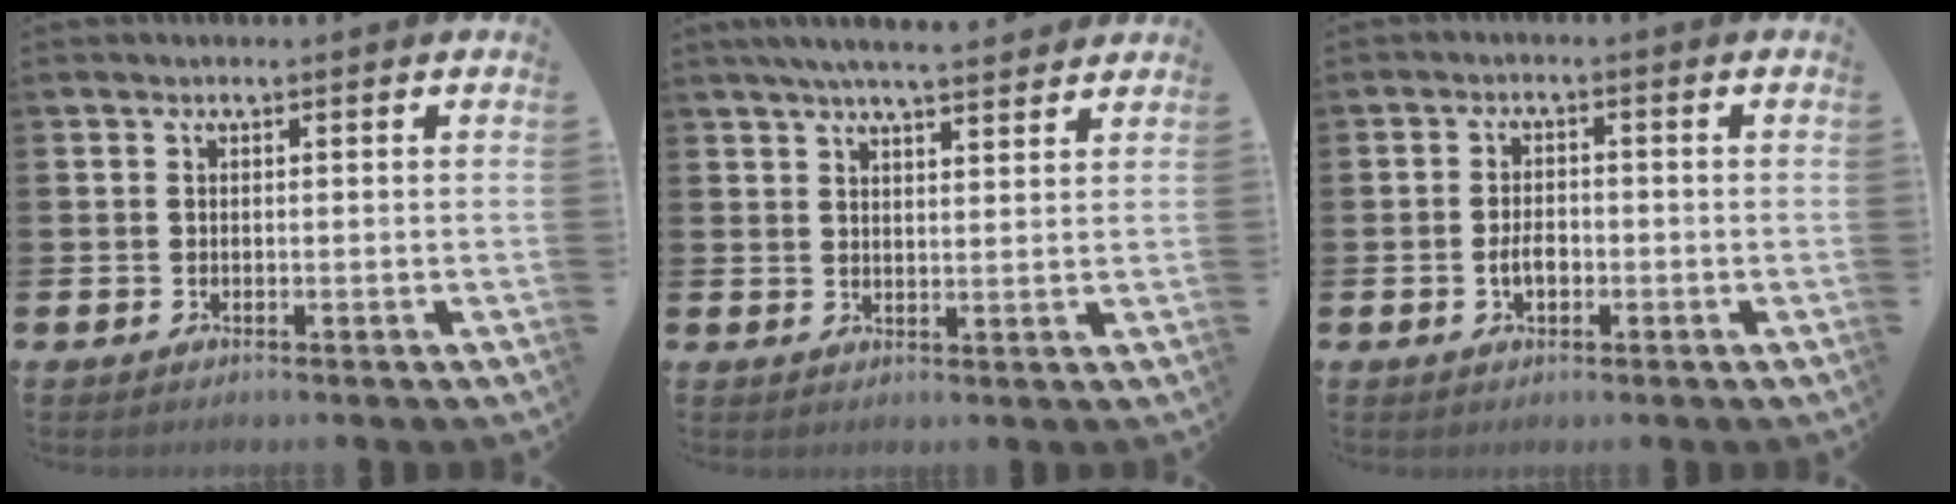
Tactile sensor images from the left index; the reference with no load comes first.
{"total": 5.4, "force": [5.1, 0.4, 1.8], "torque": [-0.040, -0.017, 0.090]}
{"total": 2.8, "force": [-0.7, 1.7, 2.2], "torque": [-0.029, 0.000, -0.017]}